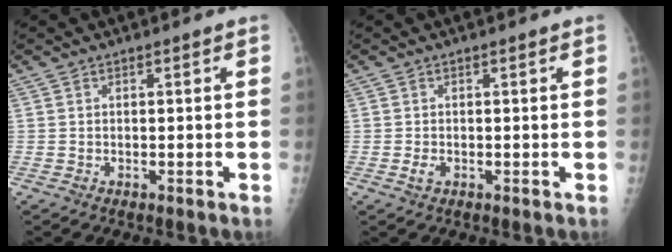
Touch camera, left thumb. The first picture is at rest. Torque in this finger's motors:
{"motor_torque": [-0.45, -0.03, 0.25, 0.13, 0.01]}